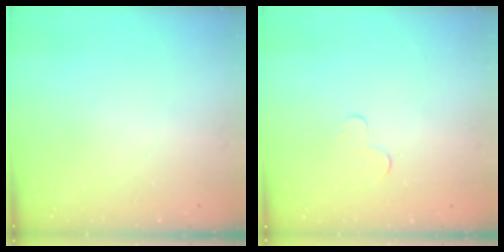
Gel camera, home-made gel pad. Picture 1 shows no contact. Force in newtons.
{"total": 3.9, "press": 3.9, "slide": 0.4}